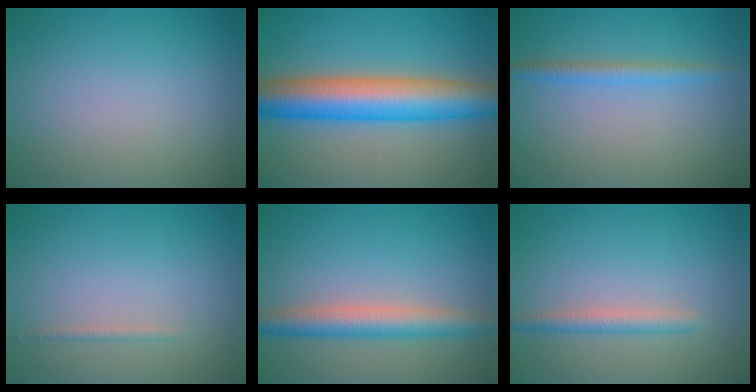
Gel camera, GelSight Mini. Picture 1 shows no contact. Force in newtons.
{"total": 9.8, "press": 9.8, "slide": 0.1}
{"total": 1.9, "press": 1.9, "slide": 0.0}
{"total": 0.6, "press": 0.6, "slide": 0.0}
{"total": 4.1, "press": 4.1, "slide": 0.1}
{"total": 1.8, "press": 1.8, "slide": 0.1}